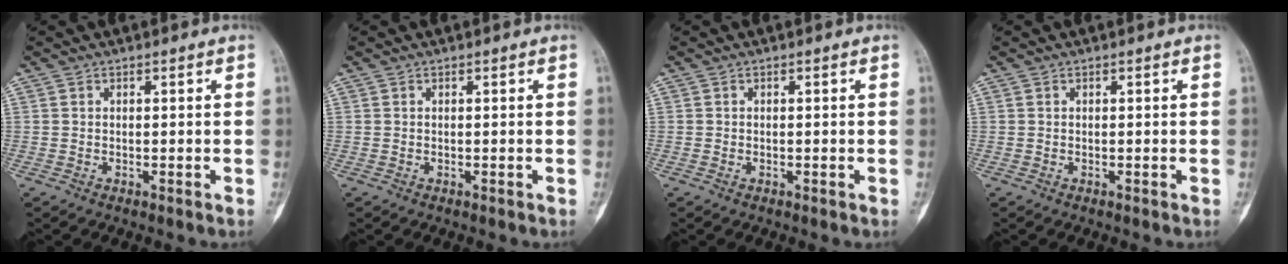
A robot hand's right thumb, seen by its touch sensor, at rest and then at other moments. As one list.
[{"total": 0.0}, {"total": 0.0}, {"total": 0.0}]